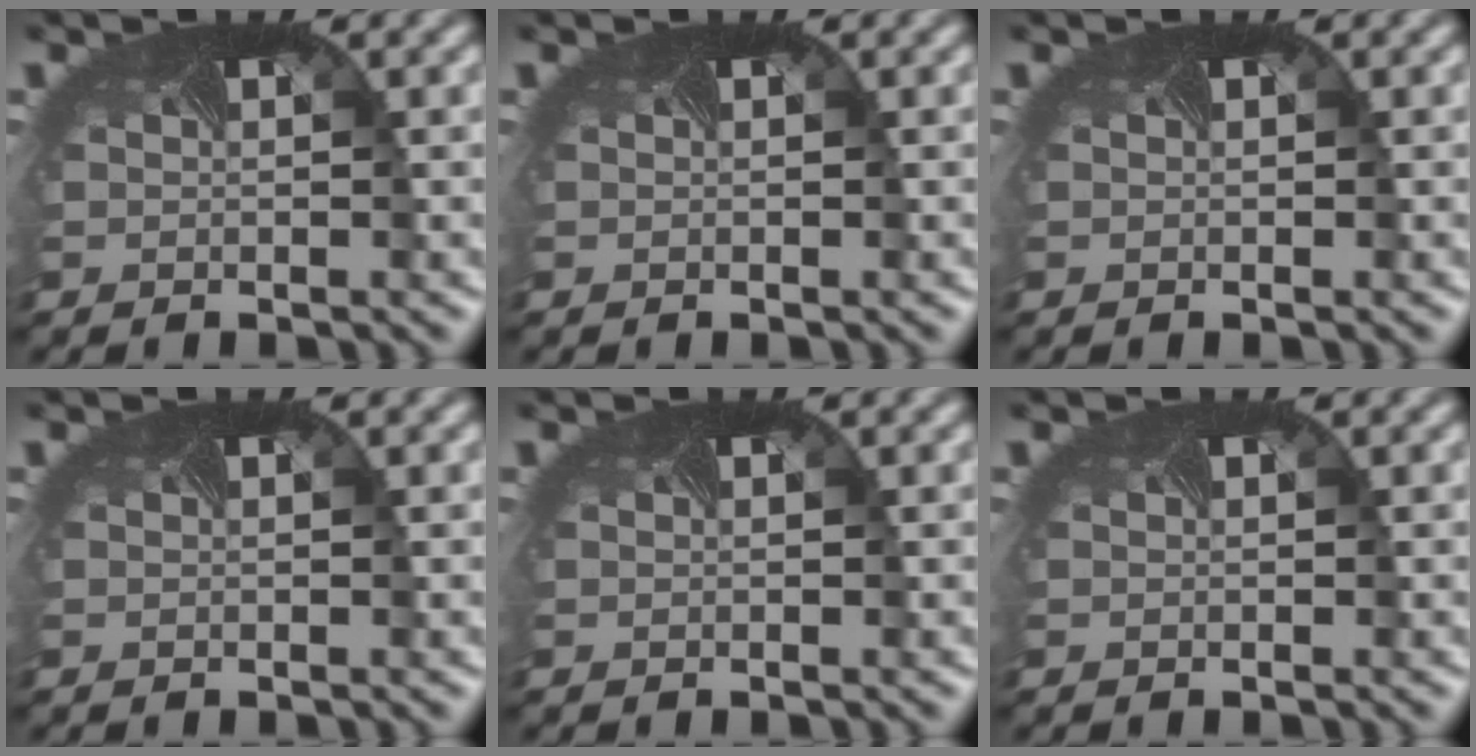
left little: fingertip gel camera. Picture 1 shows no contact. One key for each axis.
{"total": 0.0}
{"total": 0.0}
{"total": 0.0}
{"total": 0.0}
{"total": 0.0}